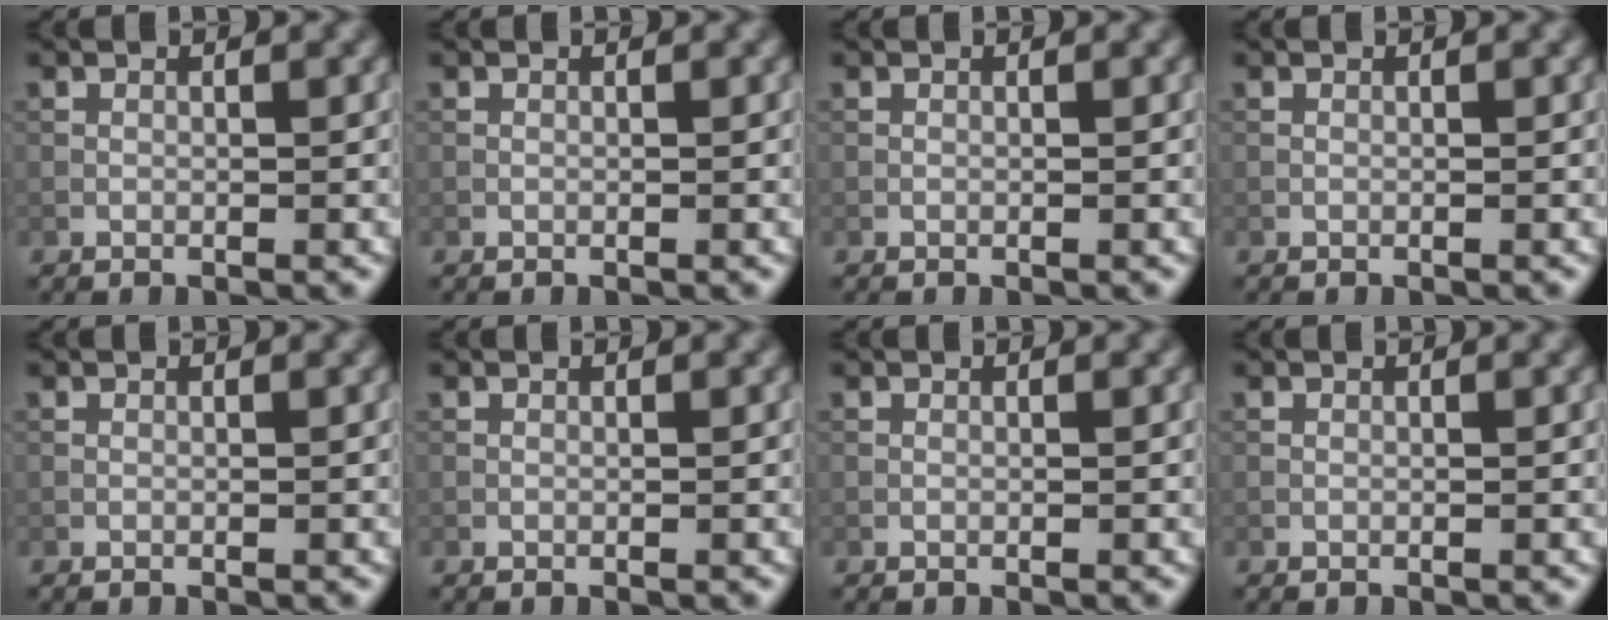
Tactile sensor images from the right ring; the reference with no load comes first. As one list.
[{"total": 0.0}, {"total": 0.0}, {"total": 0.0}, {"total": 0.0}, {"total": 0.0}, {"total": 0.0}, {"total": 0.0}]